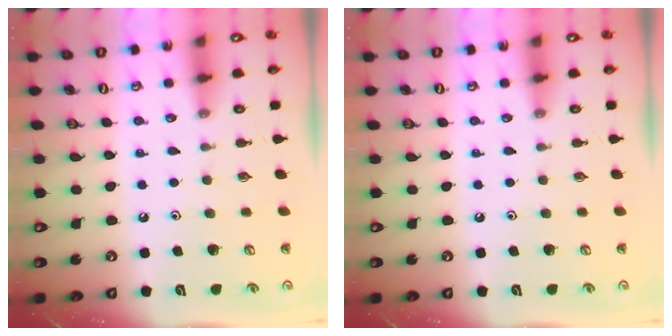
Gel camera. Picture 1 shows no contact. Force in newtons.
{"total": 0.0}